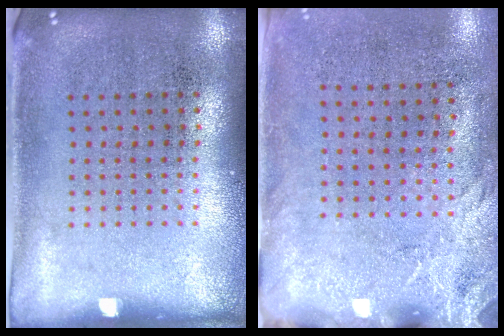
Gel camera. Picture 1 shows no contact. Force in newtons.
{"total": 2.6, "press": 2.0, "slide": 1.6}